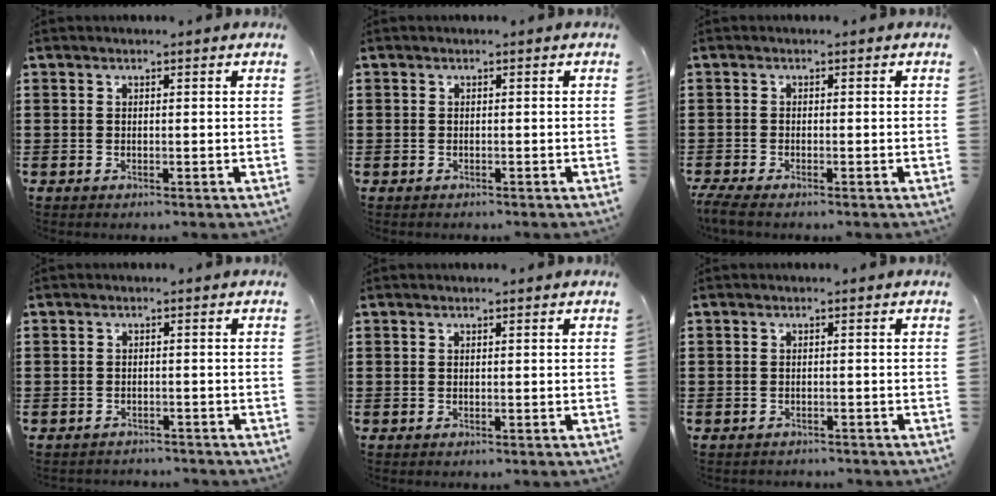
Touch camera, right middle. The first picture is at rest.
{"total": 0.6, "force": [-0.4, 0.4, -0.1], "torque": [0.002, 0.004, -0.010]}
{"total": 1.6, "force": [-1.4, 0.1, 0.8], "torque": [-0.021, -0.003, -0.029]}
{"total": 1.6, "force": [-1.6, 0.3, -0.3], "torque": [0.001, 0.003, -0.037]}
{"total": 0.0}
{"total": 1.1, "force": [-1.0, 0.4, -0.1], "torque": [0.000, 0.004, -0.023]}